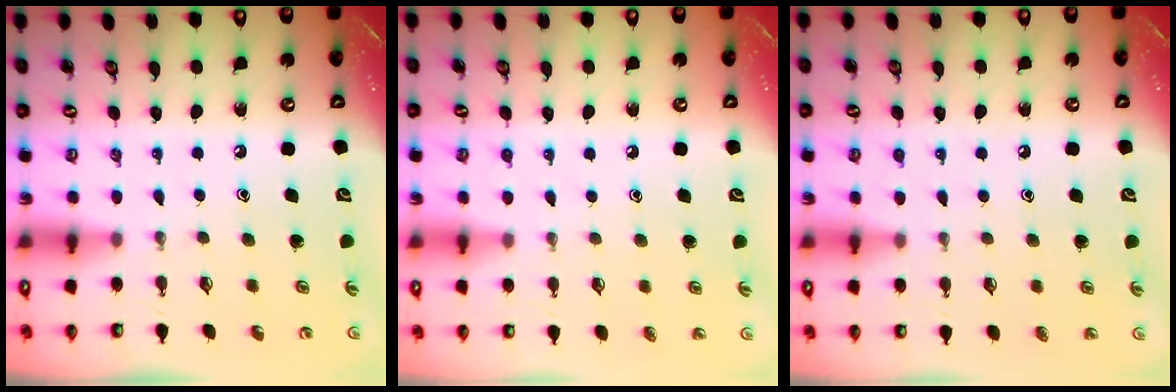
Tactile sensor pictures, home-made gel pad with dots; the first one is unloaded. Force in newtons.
{"total": 3.5, "press": 3.5, "slide": 0.4}
{"total": 5.2, "press": 5.2, "slide": 0.6}